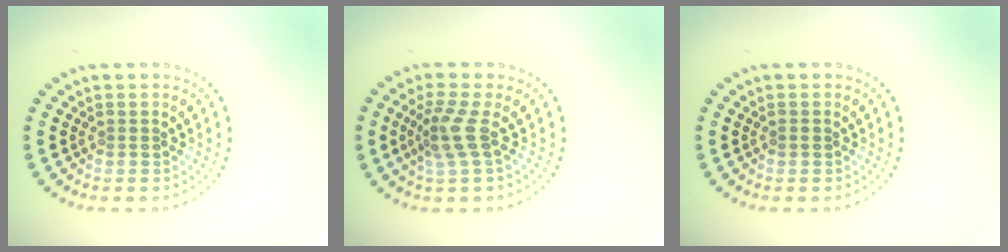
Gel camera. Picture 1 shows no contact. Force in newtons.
{"total": 2.7, "press": 2.1, "slide": 1.7}
{"total": 0.5, "press": 0.5, "slide": 0.1}